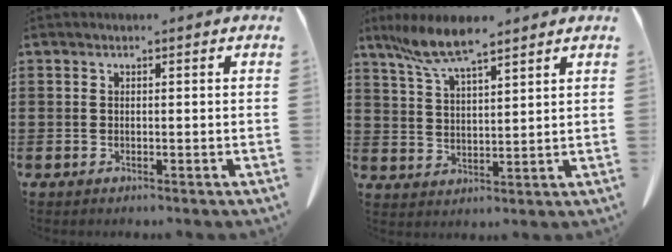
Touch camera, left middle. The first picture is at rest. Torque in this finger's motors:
{"motor_torque": [0.53, 0.43, 0.19, 0.11]}